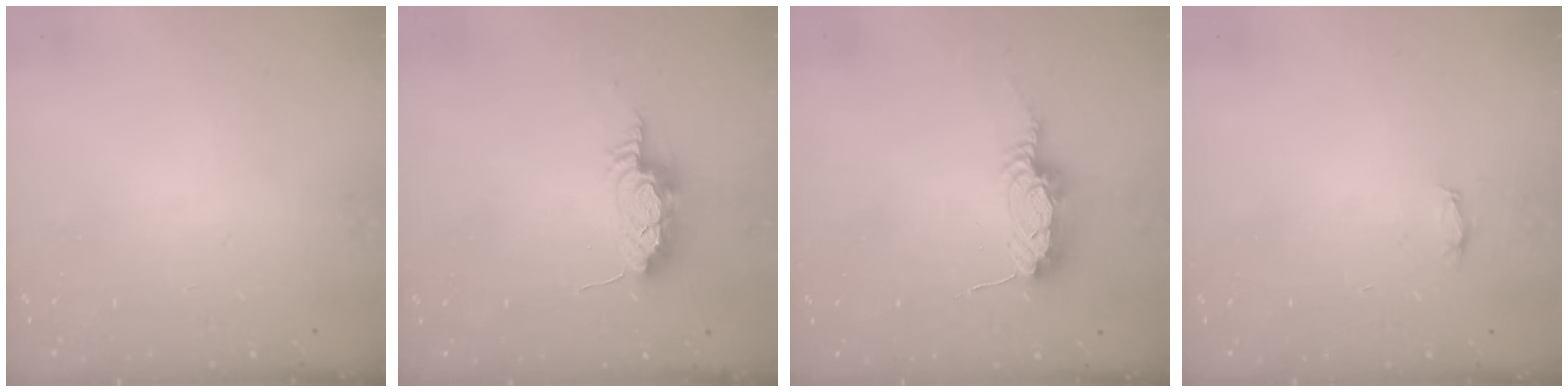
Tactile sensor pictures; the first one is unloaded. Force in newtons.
{"total": 15.1, "press": 10.5, "slide": 10.8}
{"total": 8.4, "press": 8.4, "slide": 0.9}
{"total": 2.8, "press": 2.8, "slide": 0.4}